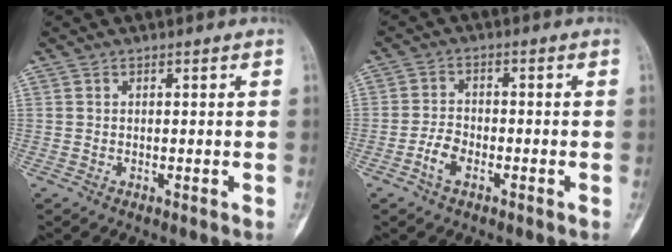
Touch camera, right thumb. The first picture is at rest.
{"total": 4.1, "force": [-2.0, 2.3, 2.7], "torque": [-0.050, 0.015, -0.042]}